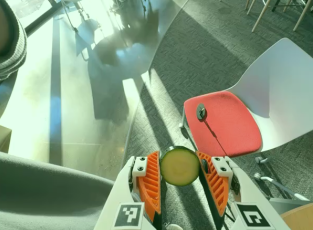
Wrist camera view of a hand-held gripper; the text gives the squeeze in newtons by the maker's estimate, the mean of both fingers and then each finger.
{"total": 8.1, "left": 8.1, "right": 8.1}